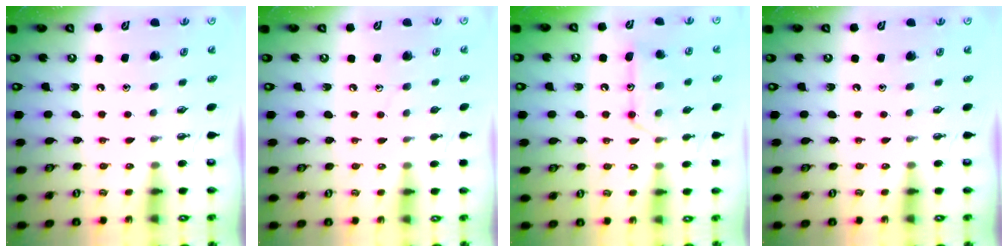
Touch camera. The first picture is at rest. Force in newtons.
{"total": 4.2, "press": 4.2, "slide": 0.5}
{"total": 14.0, "press": 14.0, "slide": 1.0}
{"total": 0.0}